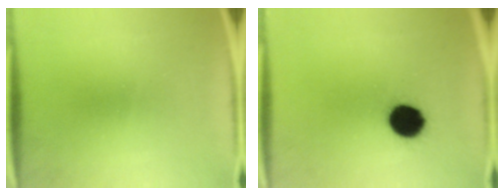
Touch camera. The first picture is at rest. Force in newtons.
{"total": 10.3}